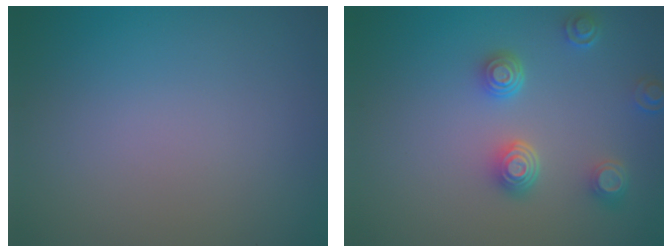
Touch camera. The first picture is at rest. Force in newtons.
{"total": 3.9, "press": 3.1, "slide": 2.3}